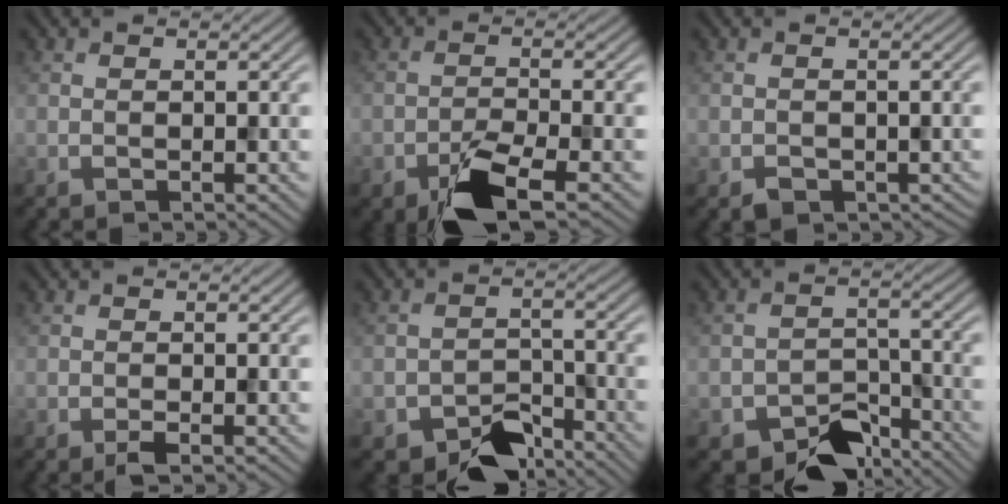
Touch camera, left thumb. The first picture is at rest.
{"total": 6.3, "force": [-3.8, 2.0, 4.6], "torque": [-0.088, -0.003, -0.073]}
{"total": 1.8, "force": [-0.9, 1.4, 0.7], "torque": [-0.010, -0.011, -0.016]}
{"total": 1.2, "force": [-0.6, 0.4, 1.0], "torque": [-0.021, -0.005, -0.009]}
{"total": 6.4, "force": [-4.8, 3.3, 2.6], "torque": [-0.040, -0.010, -0.086]}
{"total": 7.2, "force": [-5.4, 3.8, 3.0], "torque": [-0.042, -0.015, -0.093]}